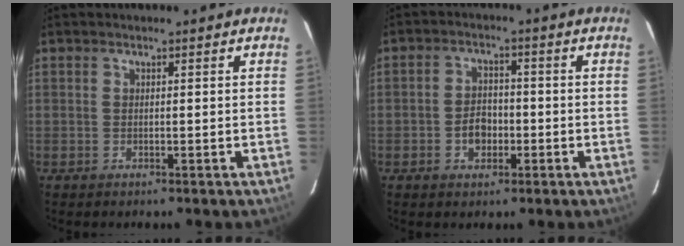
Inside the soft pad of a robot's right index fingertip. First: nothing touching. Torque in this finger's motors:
{"motor_torque": [0.91, 0.26, 0.07, 0.01]}